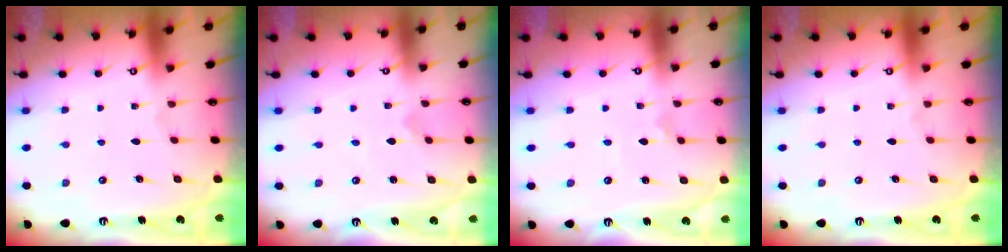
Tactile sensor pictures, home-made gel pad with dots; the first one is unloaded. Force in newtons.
{"total": 0.0}
{"total": 0.8, "press": 0.8, "slide": 0.2}
{"total": 0.0}